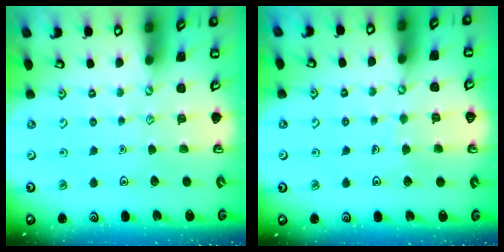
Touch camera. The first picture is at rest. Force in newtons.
{"total": 3.2, "press": 3.2, "slide": 0.2}